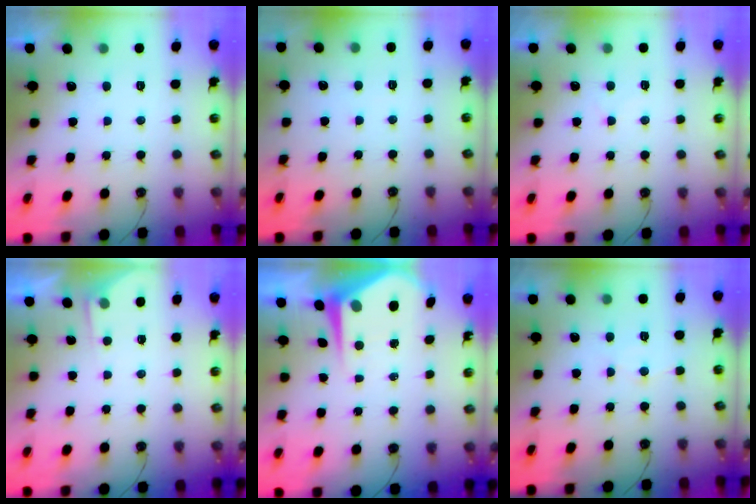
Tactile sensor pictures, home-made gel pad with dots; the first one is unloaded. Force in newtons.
{"total": 3.0, "press": 2.9, "slide": 0.4}
{"total": 4.4, "press": 4.3, "slide": 0.6}
{"total": 2.0, "press": 2.0, "slide": 0.3}
{"total": 6.4, "press": 6.3, "slide": 0.6}
{"total": 5.9, "press": 5.8, "slide": 0.6}